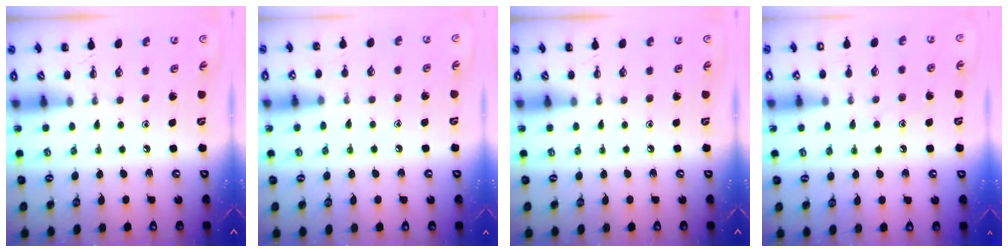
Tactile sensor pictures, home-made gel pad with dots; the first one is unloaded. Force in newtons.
{"total": 6.5, "press": 6.1, "slide": 2.1}
{"total": 0.0}
{"total": 9.4, "press": 9.3, "slide": 1.4}